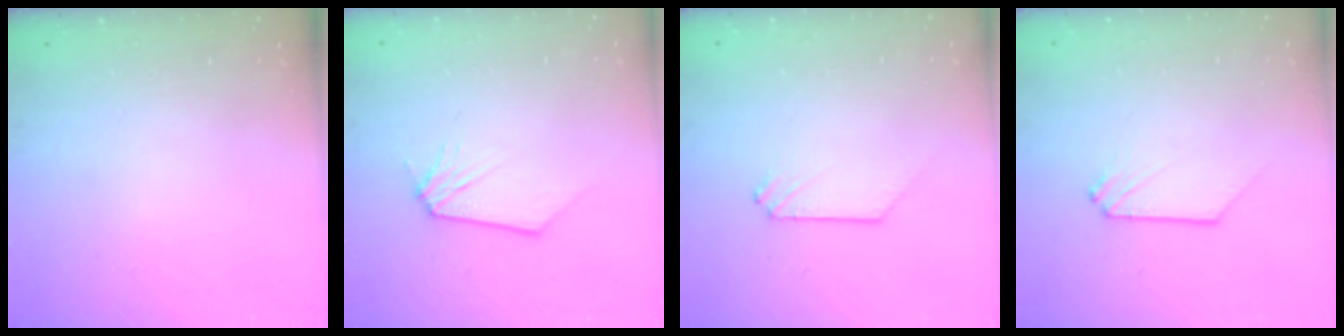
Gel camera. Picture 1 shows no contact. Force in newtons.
{"total": 0.0}
{"total": 0.0}
{"total": 0.0}